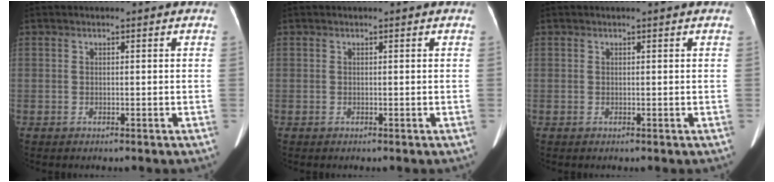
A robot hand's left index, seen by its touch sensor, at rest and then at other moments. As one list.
[{"total": 0.0}, {"total": 1.0, "force": [0.9, -0.1, 0.4], "torque": [-0.007, 0.006, 0.015]}]